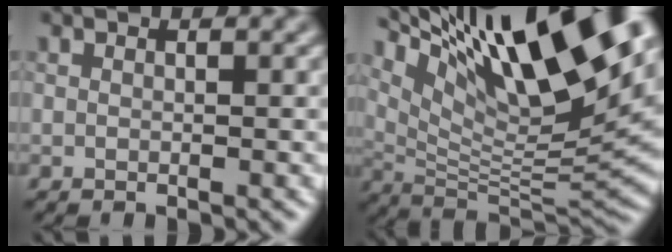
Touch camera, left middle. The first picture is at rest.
{"total": 16.0, "force": [8.2, 4.3, 13.1], "torque": [-0.230, 0.014, 0.155]}